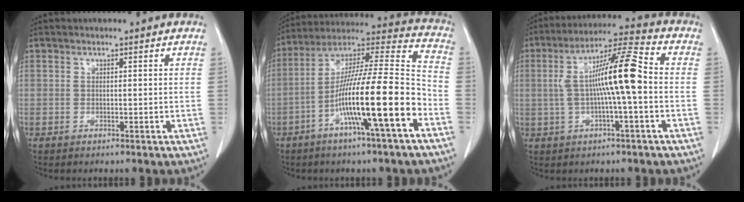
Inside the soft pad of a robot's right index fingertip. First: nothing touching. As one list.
[{"total": 18.6, "force": [-6.9, 0.6, 17.2], "torque": [-0.300, 0.002, -0.123]}, {"total": 11.7, "force": [-0.1, 0.8, 11.7], "torque": [-0.213, 0.026, -0.006]}]